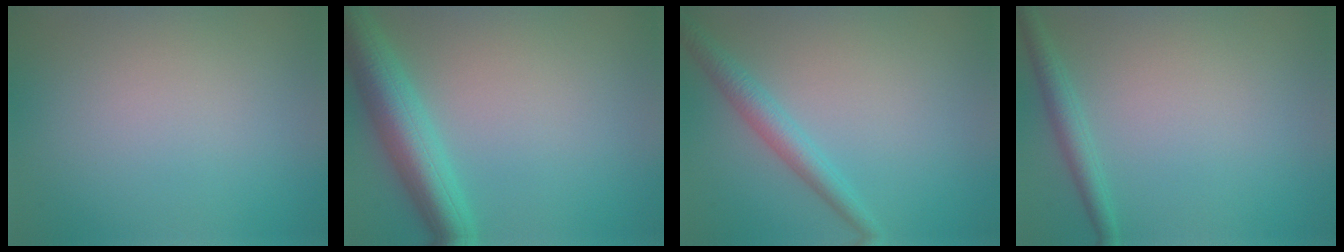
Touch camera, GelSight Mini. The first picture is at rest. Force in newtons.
{"total": 6.0, "press": 6.0, "slide": 0.2}
{"total": 2.7, "press": 2.7, "slide": 0.1}
{"total": 2.0, "press": 2.0, "slide": 0.1}